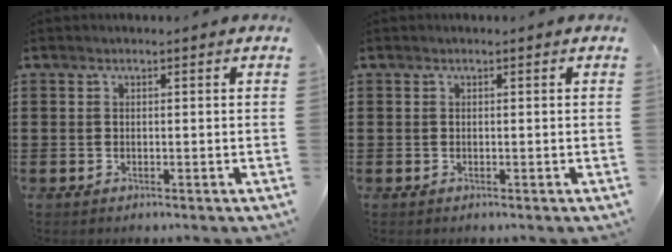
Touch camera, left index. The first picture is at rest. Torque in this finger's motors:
{"motor_torque": [0.00, 0.00, 0.00, 0.00]}